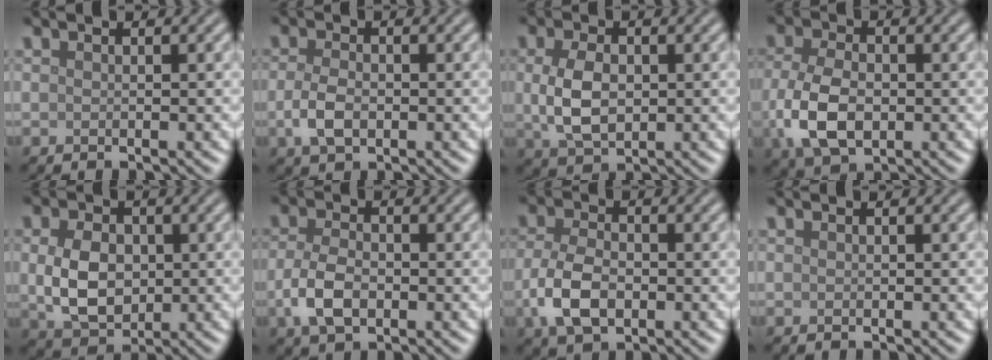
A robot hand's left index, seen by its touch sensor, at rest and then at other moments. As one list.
[{"total": 2.8, "force": [-0.7, 1.6, 2.2], "torque": [-0.046, -0.002, -0.014]}, {"total": 4.4, "force": [0.1, 2.8, 3.4], "torque": [-0.077, 0.001, 0.003]}, {"total": 6.0, "force": [-1.2, 3.8, 4.5], "torque": [-0.107, -0.008, -0.023]}, {"total": 5.3, "force": [0.0, 3.8, 3.7], "torque": [-0.078, -0.003, 0.004]}, {"total": 3.8, "force": [-1.1, 2.2, 2.8], "torque": [-0.063, -0.003, -0.026]}, {"total": 4.8, "force": [-1.5, 2.9, 3.5], "torque": [-0.079, -0.004, -0.034]}, {"total": 0.0}]